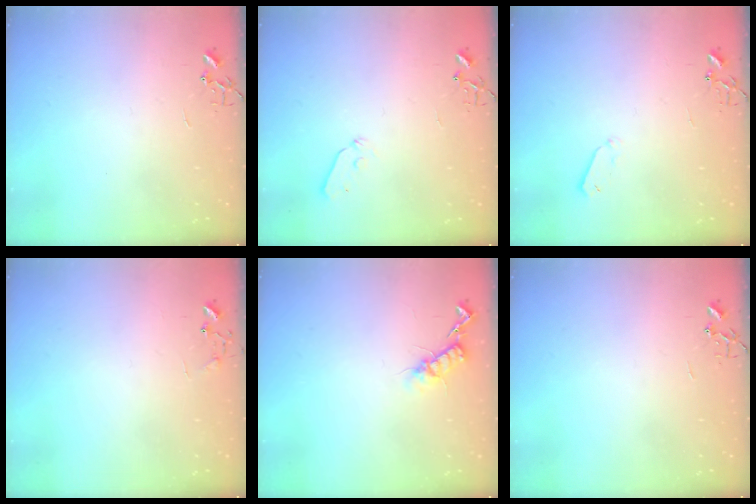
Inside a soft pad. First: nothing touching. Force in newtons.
{"total": 4.5, "press": 4.4, "slide": 0.6}
{"total": 4.0, "press": 3.9, "slide": 0.8}
{"total": 5.3, "press": 5.2, "slide": 0.4}
{"total": 10.8, "press": 10.8, "slide": 0.1}
{"total": 0.0}